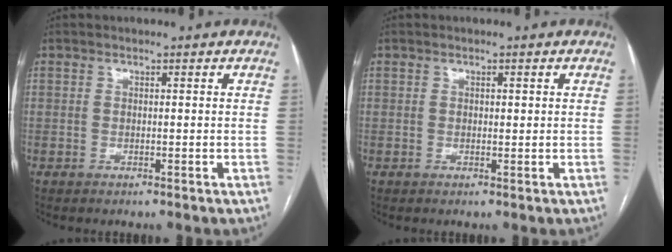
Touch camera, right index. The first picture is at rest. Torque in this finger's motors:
{"motor_torque": [-0.38, 0.29, -0.07, 0.00]}